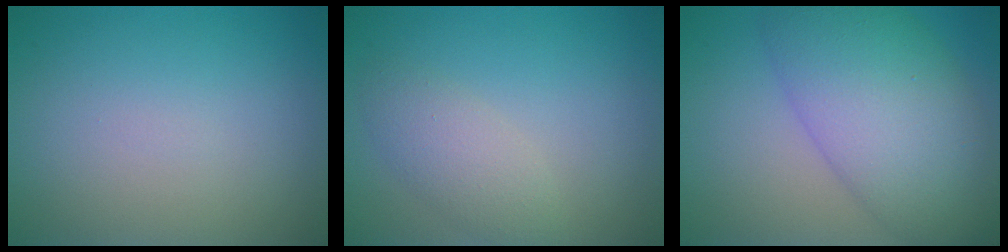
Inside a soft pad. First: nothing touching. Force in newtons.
{"total": 2.7, "press": 2.7, "slide": 0.1}
{"total": 9.7, "press": 9.7, "slide": 0.3}